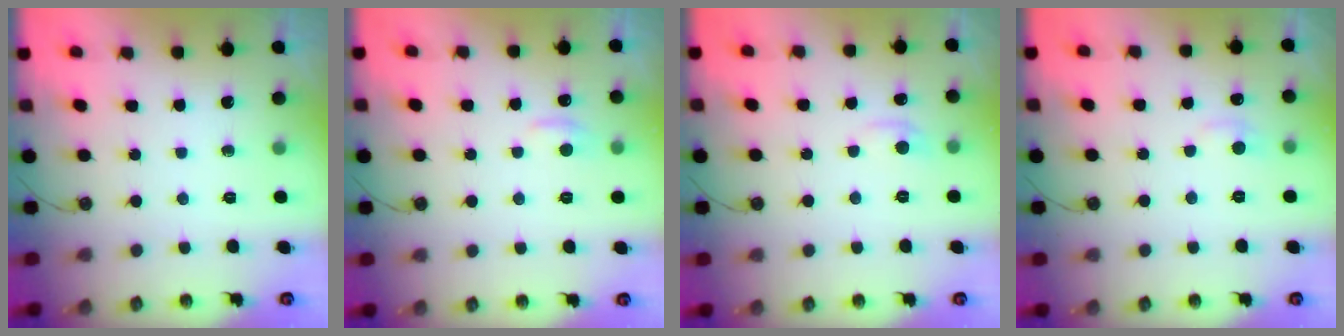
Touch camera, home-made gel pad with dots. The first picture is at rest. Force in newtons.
{"total": 1.2, "press": 1.0, "slide": 0.7}
{"total": 1.0, "press": 0.8, "slide": 0.6}
{"total": 1.2, "press": 1.0, "slide": 0.7}